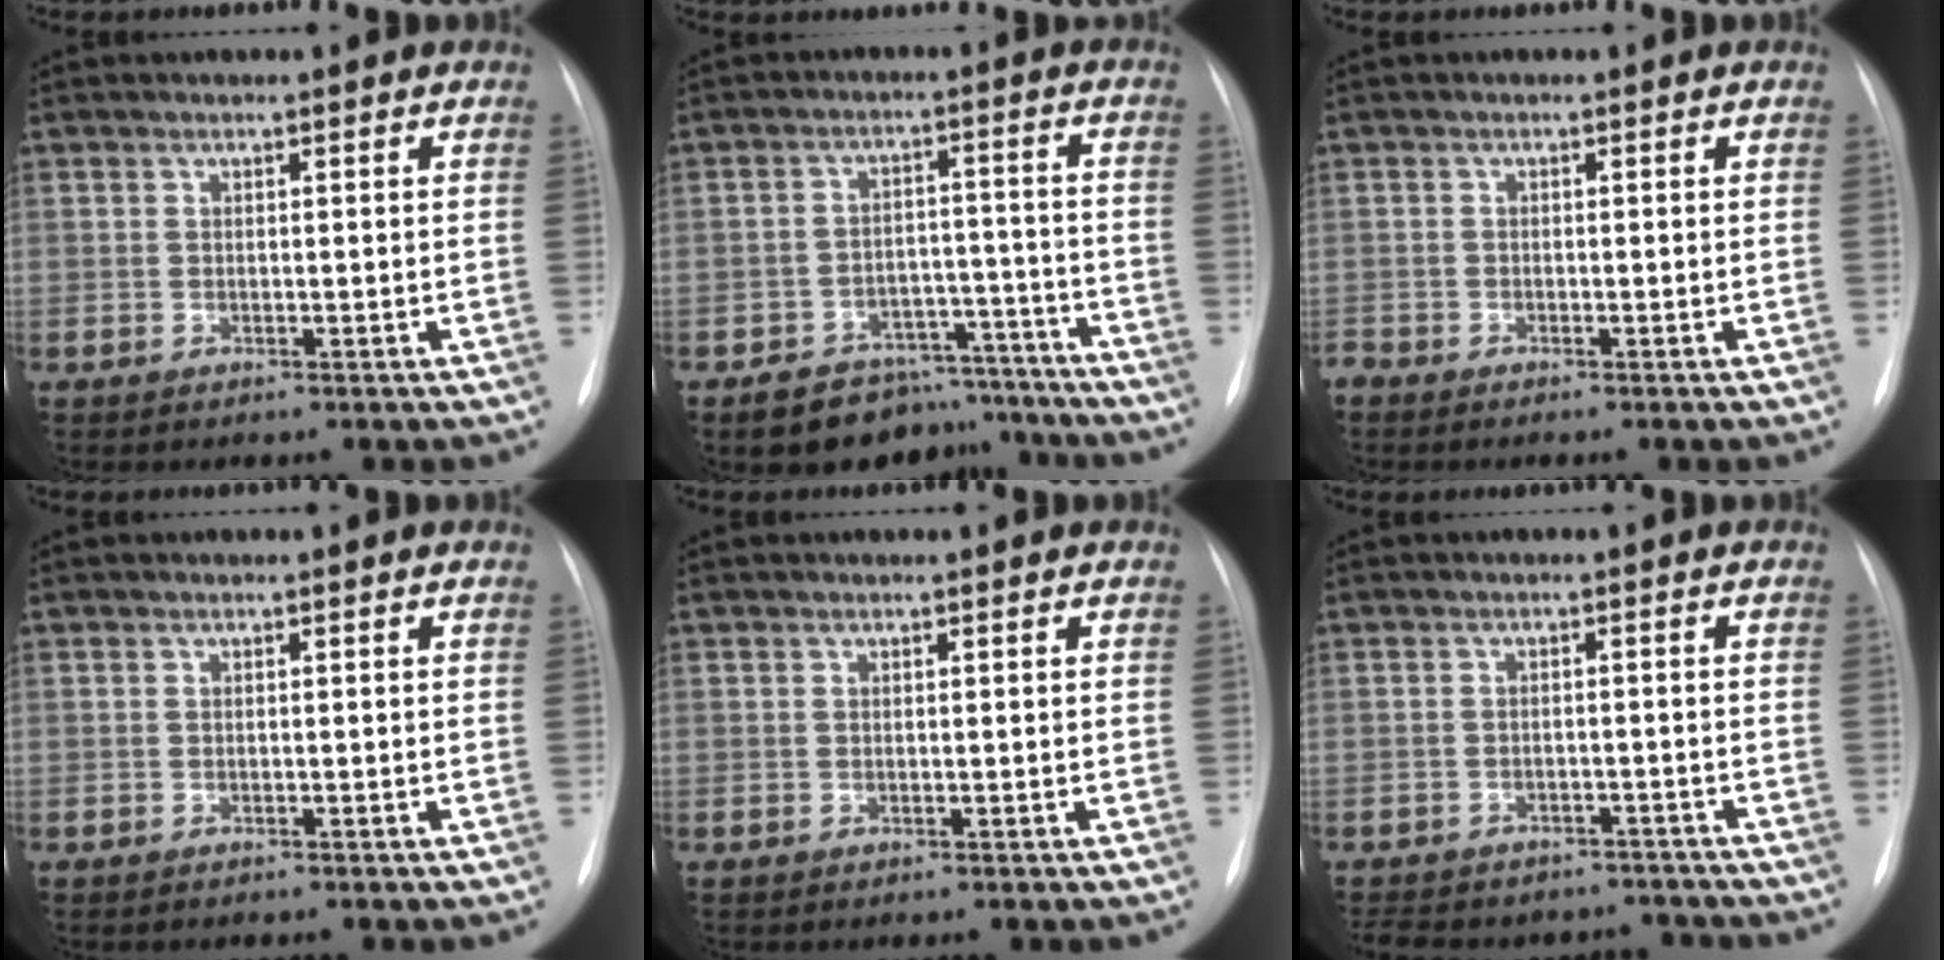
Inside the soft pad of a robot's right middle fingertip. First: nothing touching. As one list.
[{"total": 10.8, "force": [-9.2, 5.4, 1.9], "torque": [-0.005, 0.040, -0.128]}, {"total": 1.3, "force": [-1.3, 0.0, 0.2], "torque": [-0.002, -0.003, -0.021]}, {"total": 0.0}, {"total": 0.0}, {"total": 14.2, "force": [-12.4, 6.0, 3.7], "torque": [-0.087, 0.011, -0.148]}]